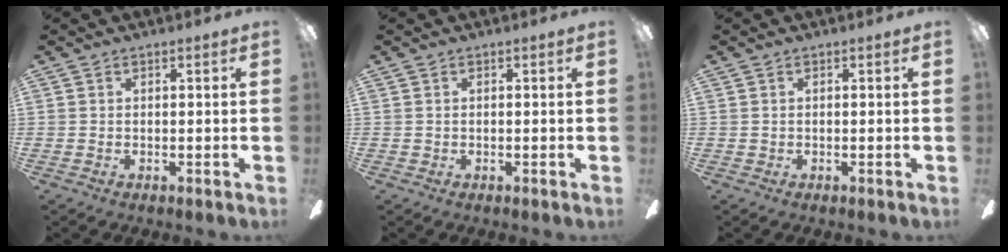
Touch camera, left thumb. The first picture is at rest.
{"total": 0.0}
{"total": 0.0}